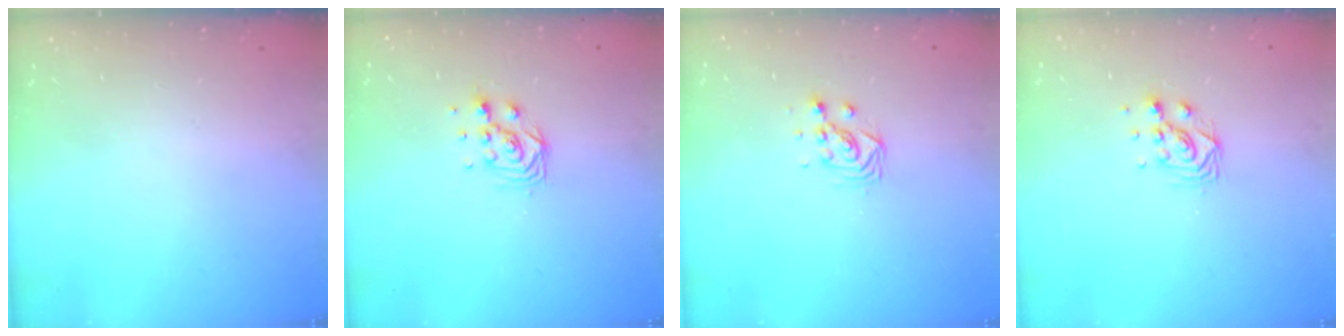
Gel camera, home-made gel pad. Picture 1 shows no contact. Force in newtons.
{"total": 6.6, "press": 6.6, "slide": 0.5}
{"total": 3.7, "press": 3.7, "slide": 0.3}
{"total": 6.6, "press": 6.6, "slide": 0.4}